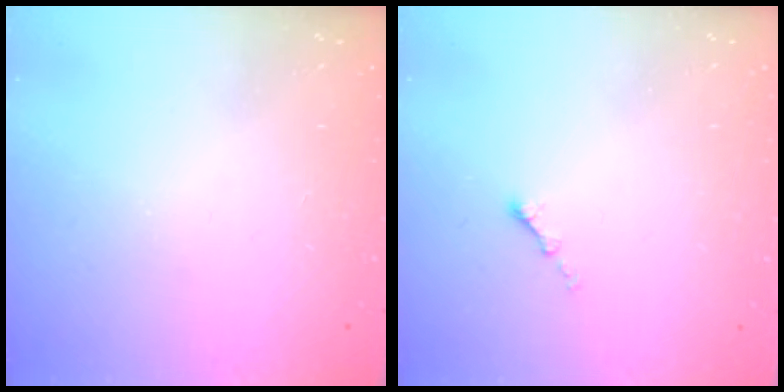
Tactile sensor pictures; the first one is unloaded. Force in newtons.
{"total": 1.1, "press": 1.0, "slide": 0.5}